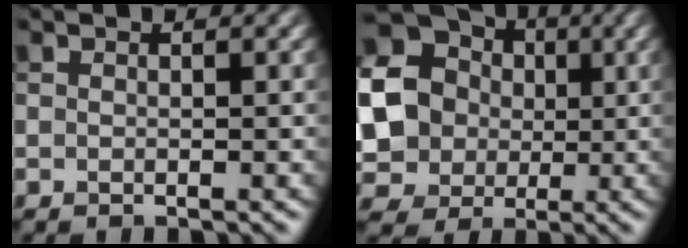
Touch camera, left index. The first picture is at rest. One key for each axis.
{"total": 23.2, "fx": 2.3, "fy": 21.7, "fz": 7.9, "tx": -0.222, "ty": 0.002, "tz": -0.003}